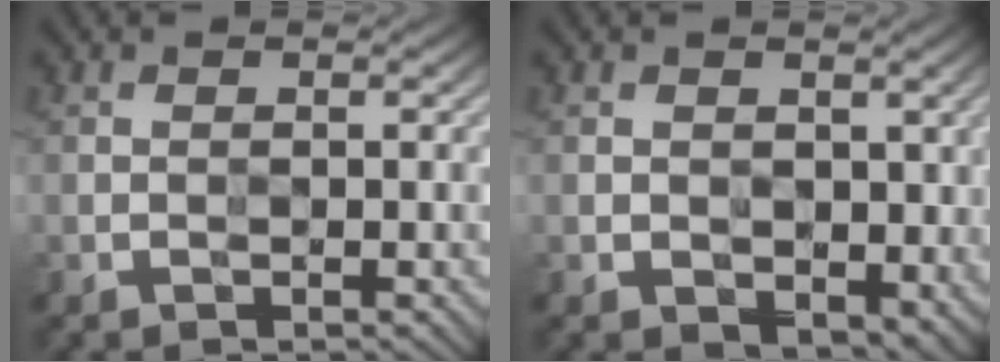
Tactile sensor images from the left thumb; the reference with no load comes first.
{"total": 2.7, "force": [0.6, 2.1, 1.5], "torque": [-0.029, -0.015, 0.013]}